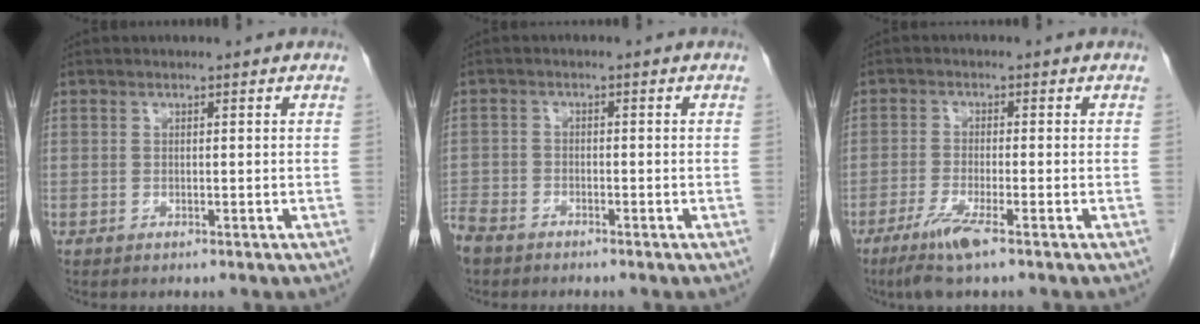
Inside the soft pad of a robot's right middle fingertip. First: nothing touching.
{"total": 5.2, "force": [-4.4, 2.2, 1.6], "torque": [-0.031, -0.007, -0.086]}
{"total": 5.4, "force": [-3.4, 0.0, 4.2], "torque": [-0.090, -0.017, -0.066]}